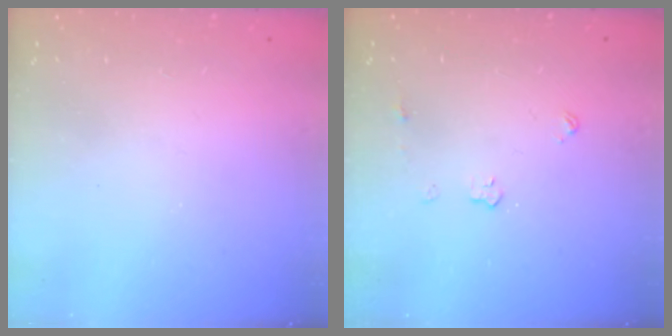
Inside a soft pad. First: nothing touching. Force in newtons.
{"total": 5.0, "press": 4.9, "slide": 0.3}